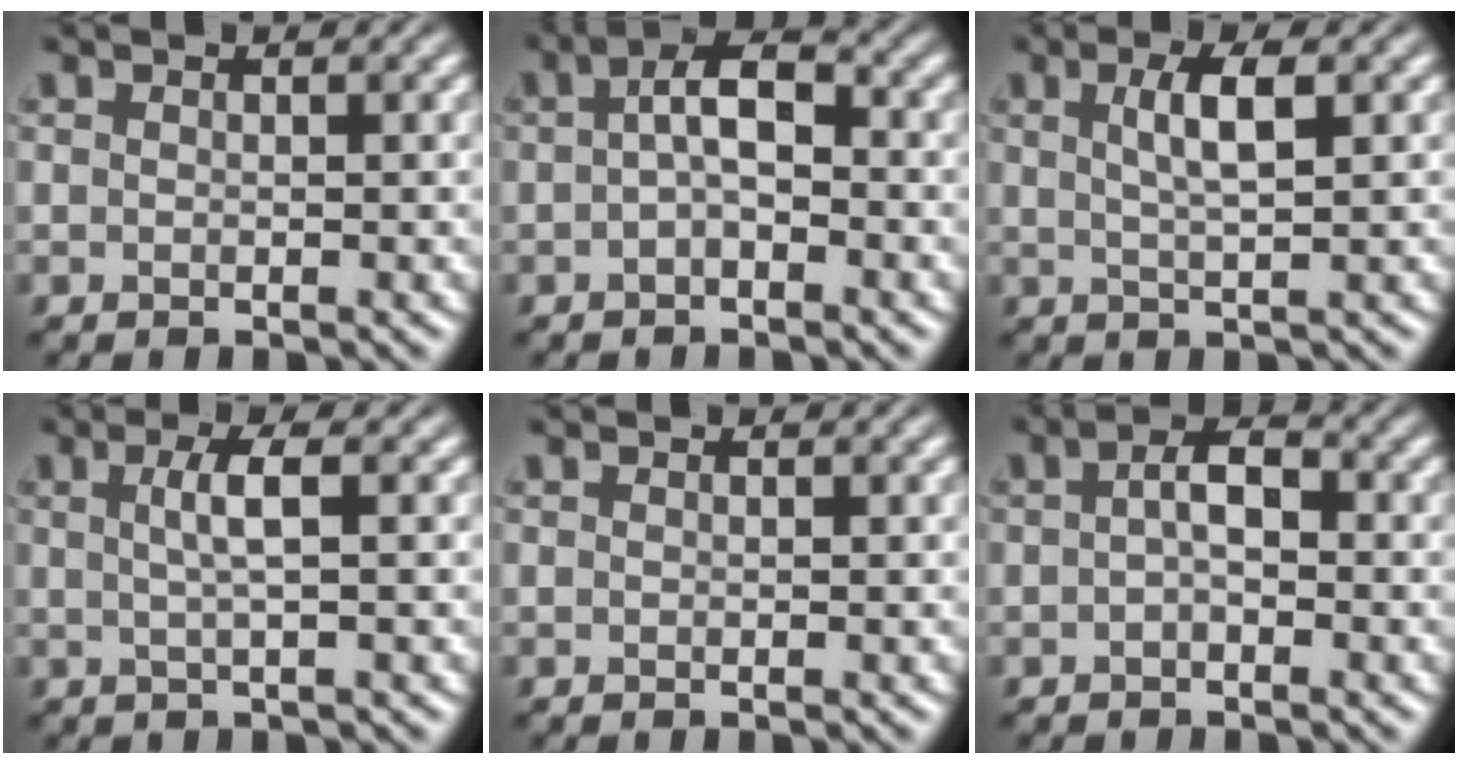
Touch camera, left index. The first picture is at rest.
{"total": 3.6, "force": [-0.1, 1.5, 3.2], "torque": [-0.058, 0.011, -0.011]}
{"total": 3.4, "force": [1.0, 0.8, 3.1], "torque": [-0.052, 0.006, 0.018]}
{"total": 2.6, "force": [0.4, 0.6, 2.6], "torque": [-0.045, 0.005, 0.004]}
{"total": 0.0}
{"total": 2.5, "force": [-0.2, 1.1, 2.2], "torque": [-0.039, 0.007, -0.009]}